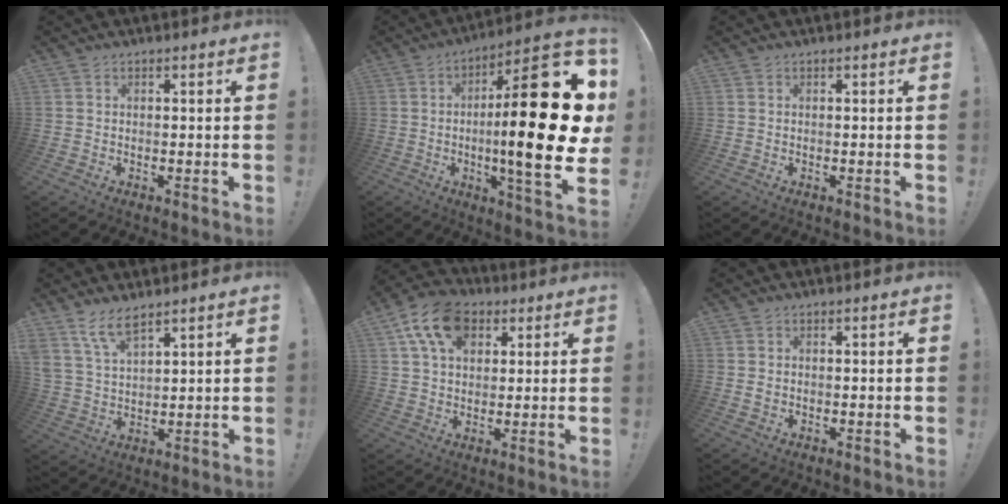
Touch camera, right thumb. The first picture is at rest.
{"total": 29.2, "force": [0.1, 6.9, 28.3], "torque": [-0.440, -0.005, -0.003]}
{"total": 0.0}
{"total": 8.2, "force": [6.4, 2.8, 4.2], "torque": [-0.090, -0.030, 0.124]}
{"total": 13.8, "force": [6.3, 9.2, 8.2], "torque": [-0.130, -0.014, 0.121]}
{"total": 0.8, "force": [0.1, 0.8, 0.3], "torque": [-0.007, 0.004, 0.001]}